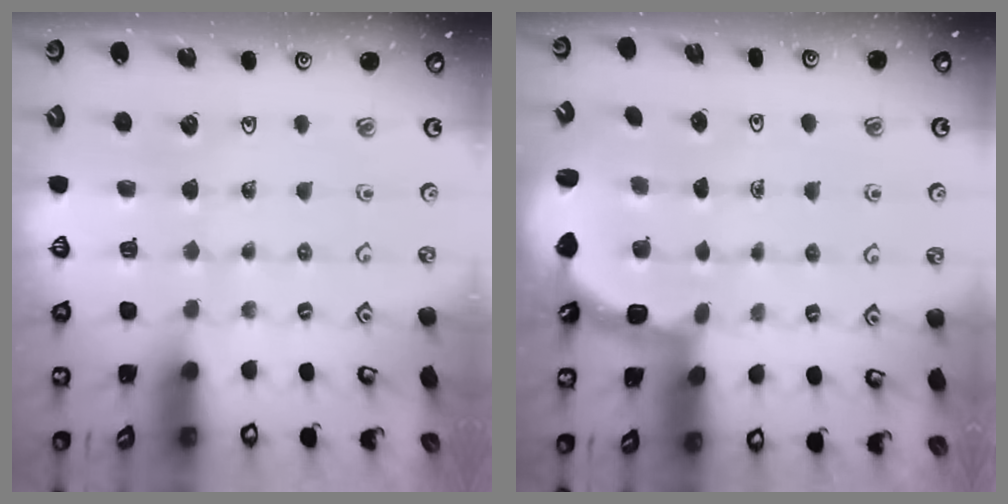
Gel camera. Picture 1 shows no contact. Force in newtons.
{"total": 3.2, "press": 2.3, "slide": 2.3}